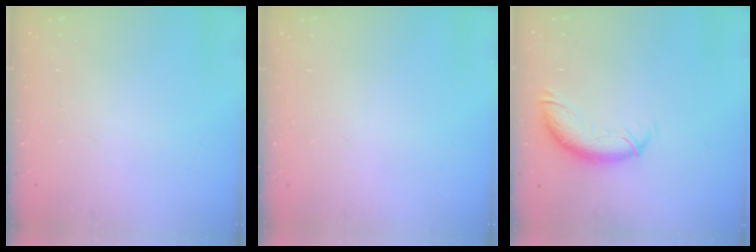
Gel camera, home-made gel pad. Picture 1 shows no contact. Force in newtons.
{"total": 0.0}
{"total": 10.3, "press": 10.3, "slide": 0.8}